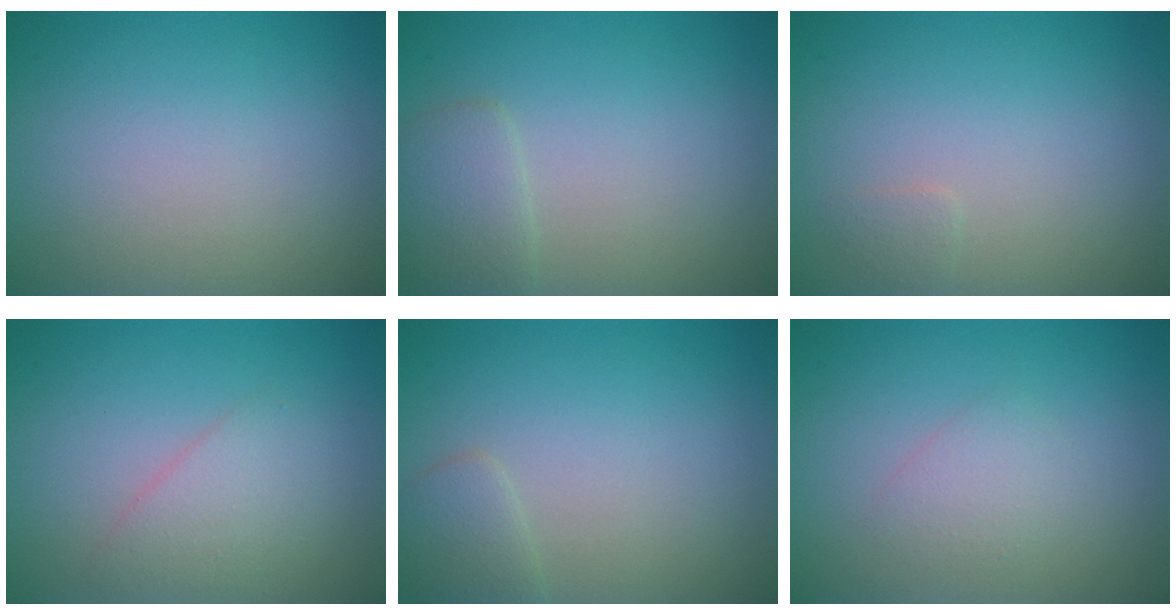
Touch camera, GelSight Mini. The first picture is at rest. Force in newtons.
{"total": 2.1, "press": 2.1, "slide": 0.1}
{"total": 0.7, "press": 0.7, "slide": 0.0}
{"total": 2.3, "press": 2.3, "slide": 0.2}
{"total": 1.6, "press": 1.6, "slide": 0.0}
{"total": 1.6, "press": 1.6, "slide": 0.0}